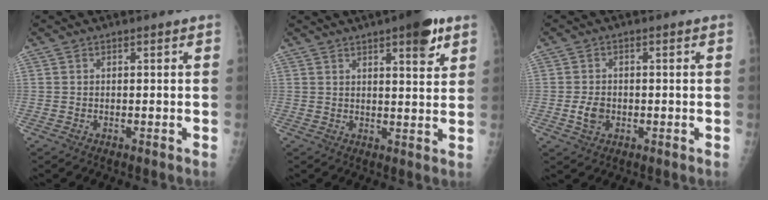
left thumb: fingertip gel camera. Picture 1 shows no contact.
{"total": 8.5, "force": [4.9, 2.4, 6.5], "torque": [-0.071, -0.021, 0.063]}
{"total": 3.5, "force": [-0.7, 2.6, 2.2], "torque": [-0.035, 0.001, -0.011]}